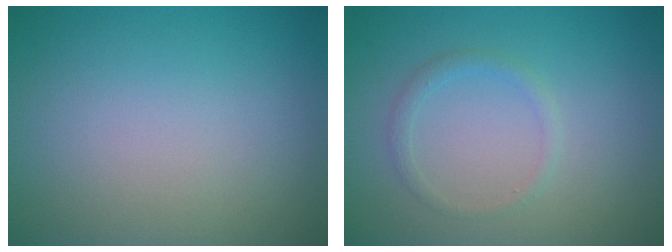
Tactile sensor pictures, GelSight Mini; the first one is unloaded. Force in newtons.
{"total": 1.2, "press": 1.1, "slide": 0.1}